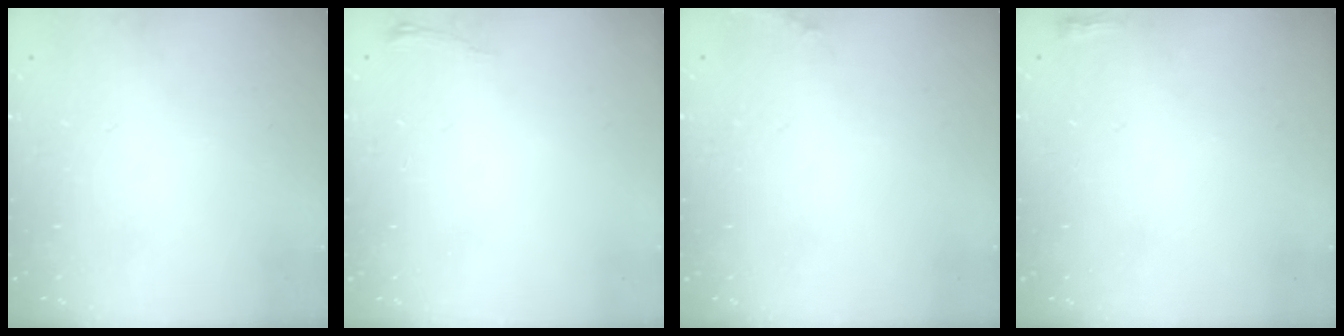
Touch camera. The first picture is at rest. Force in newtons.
{"total": 3.1, "press": 3.1, "slide": 0.5}
{"total": 5.1, "press": 4.8, "slide": 1.8}
{"total": 2.2, "press": 2.2, "slide": 0.6}